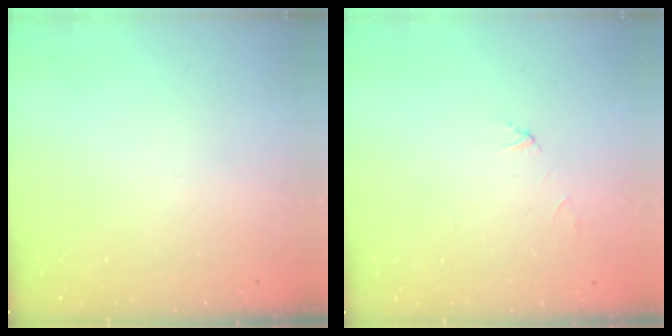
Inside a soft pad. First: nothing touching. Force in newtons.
{"total": 2.9, "press": 2.9, "slide": 0.3}